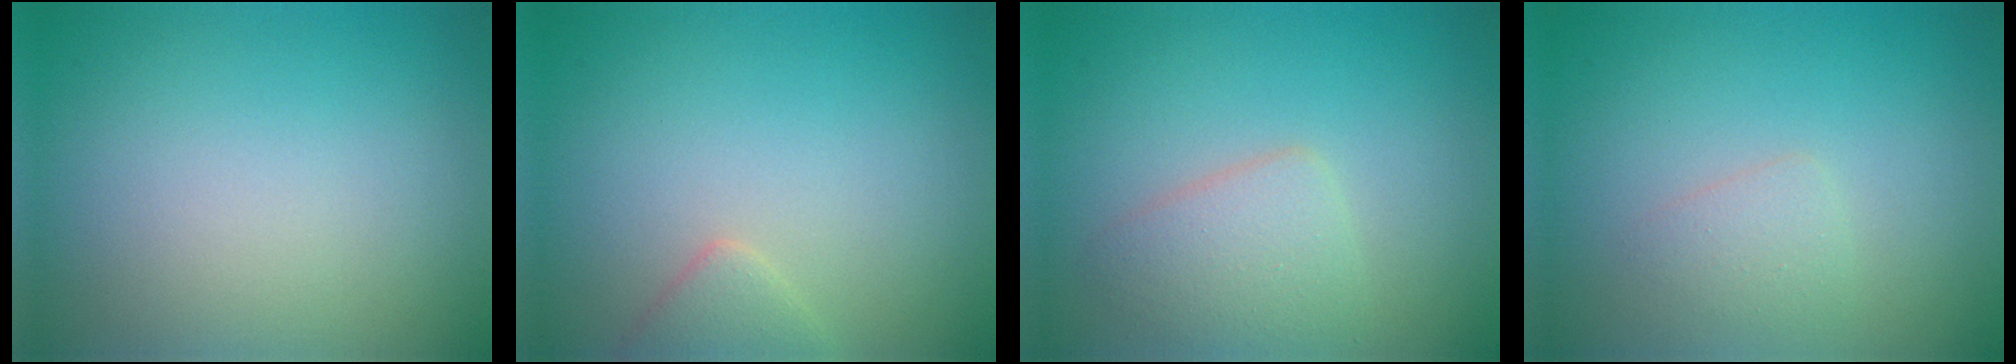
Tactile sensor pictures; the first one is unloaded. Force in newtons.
{"total": 1.6, "press": 1.6, "slide": 0.1}
{"total": 2.7, "press": 2.7, "slide": 0.1}
{"total": 1.2, "press": 1.2, "slide": 0.0}